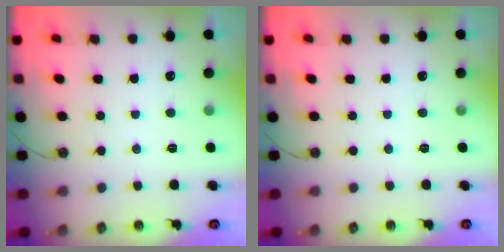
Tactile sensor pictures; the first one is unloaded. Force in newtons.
{"total": 0.0}